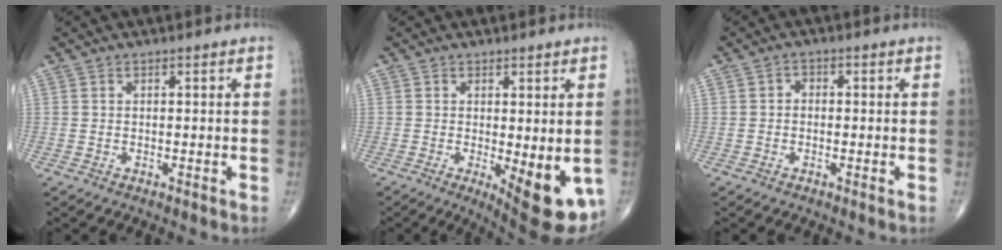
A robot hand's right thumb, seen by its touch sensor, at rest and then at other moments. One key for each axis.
{"total": 11.1, "fx": -2.8, "fy": 3.7, "fz": 10.1, "tx": -0.122, "ty": -0.023, "tz": -0.026}
{"total": 1.4, "fx": -0.3, "fy": 1.1, "fz": 0.7, "tx": 0.003, "ty": 0.007, "tz": -0.012}